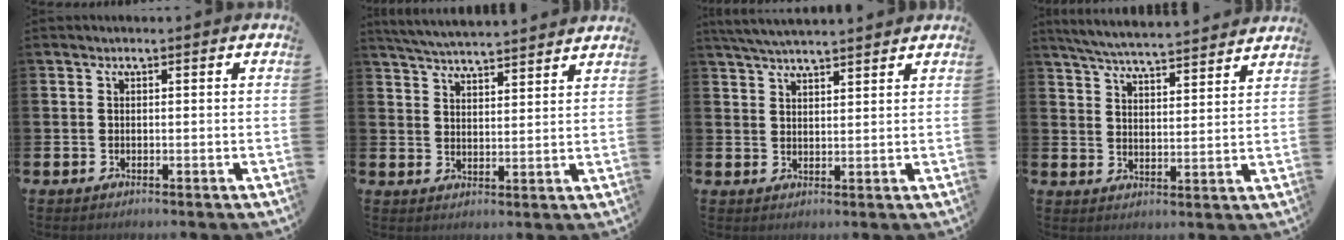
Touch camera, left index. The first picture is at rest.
{"total": 5.0, "force": [5.0, -0.2, 0.3], "torque": [-0.029, -0.032, 0.090]}
{"total": 4.2, "force": [4.1, 0.2, 0.9], "torque": [-0.029, -0.012, 0.077]}
{"total": 5.9, "force": [5.8, -0.1, 1.0], "torque": [-0.043, -0.040, 0.102]}